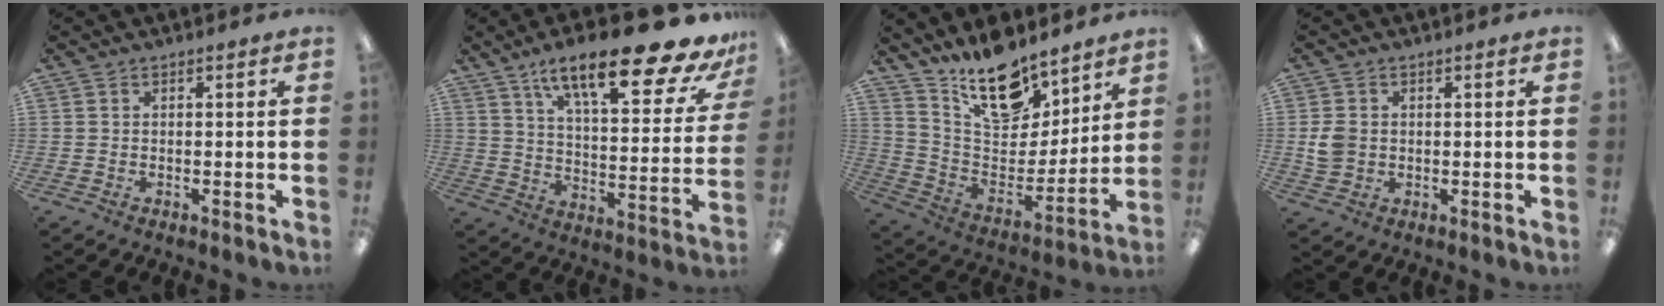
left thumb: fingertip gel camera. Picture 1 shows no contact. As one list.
[{"total": 23.7, "force": [16.5, 6.0, 15.9], "torque": [-0.236, -0.109, 0.262]}, {"total": 19.6, "force": [14.4, 9.8, 9.0], "torque": [-0.149, -0.101, 0.261]}, {"total": 4.8, "force": [0.2, 4.1, 2.4], "torque": [-0.044, 0.004, 0.005]}]